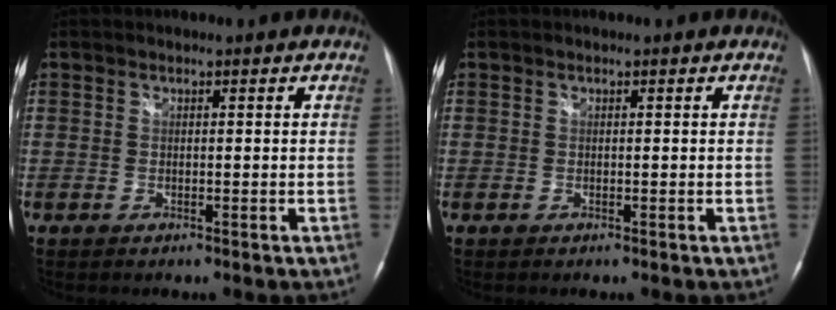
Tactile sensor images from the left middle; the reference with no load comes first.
{"total": 0.0}